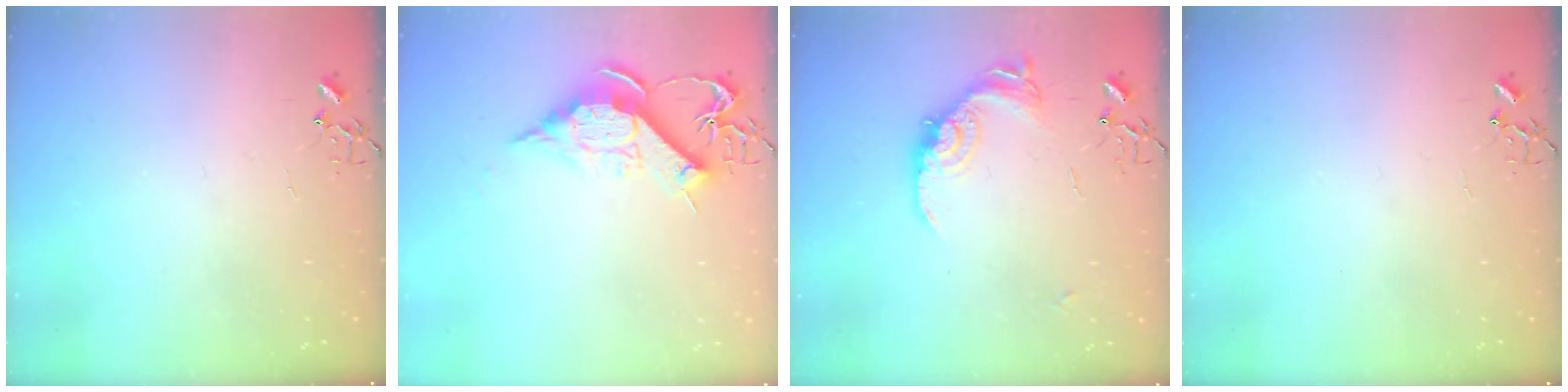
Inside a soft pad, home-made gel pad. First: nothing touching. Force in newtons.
{"total": 11.6, "press": 11.6, "slide": 0.2}
{"total": 15.0, "press": 15.0, "slide": 0.8}
{"total": 0.0}